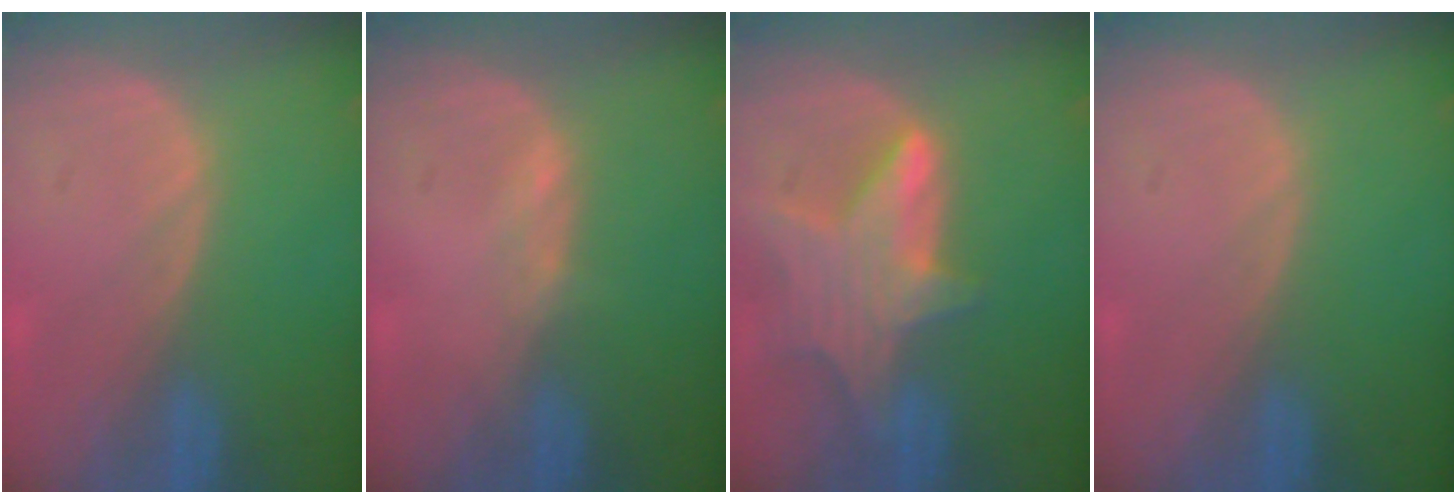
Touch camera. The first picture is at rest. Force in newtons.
{"total": 0.6, "press": 0.5, "slide": 0.4}
{"total": 7.5, "press": 7.0, "slide": 2.9}
{"total": 0.0}